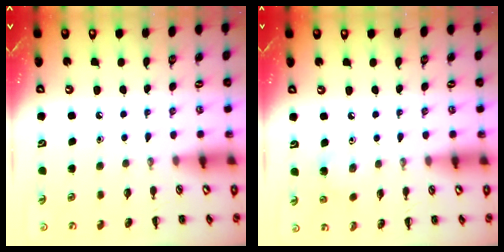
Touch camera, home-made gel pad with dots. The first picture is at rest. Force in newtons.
{"total": 4.0, "press": 3.8, "slide": 1.2}